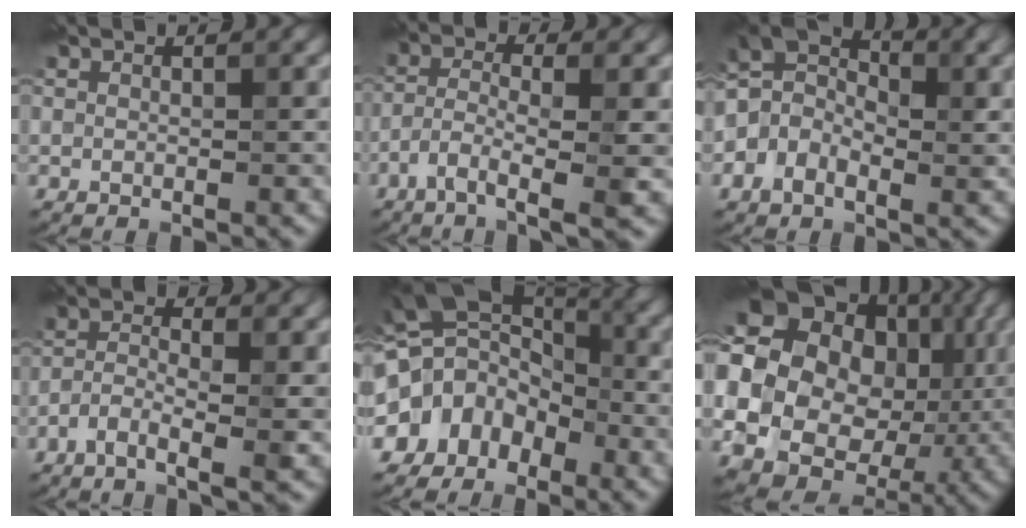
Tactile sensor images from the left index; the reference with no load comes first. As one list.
[{"total": 5.6, "force": [-2.3, 1.0, 5.0], "torque": [-0.095, 0.001, -0.049]}, {"total": 6.1, "force": [-1.1, 3.9, 4.6], "torque": [-0.081, 0.015, -0.033]}, {"total": 4.1, "force": [-1.8, 1.0, 3.6], "torque": [-0.079, 0.001, -0.042]}, {"total": 10.8, "force": [-1.7, 8.7, 6.1], "torque": [-0.096, 0.032, -0.059]}, {"total": 23.6, "force": [1.8, 20.6, 11.3], "torque": [-0.237, 0.027, 0.022]}]